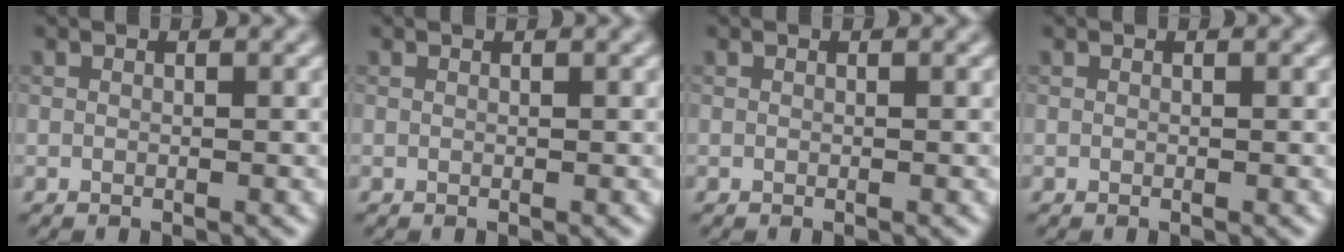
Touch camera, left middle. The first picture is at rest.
{"total": 0.0}
{"total": 0.0}
{"total": 0.0}